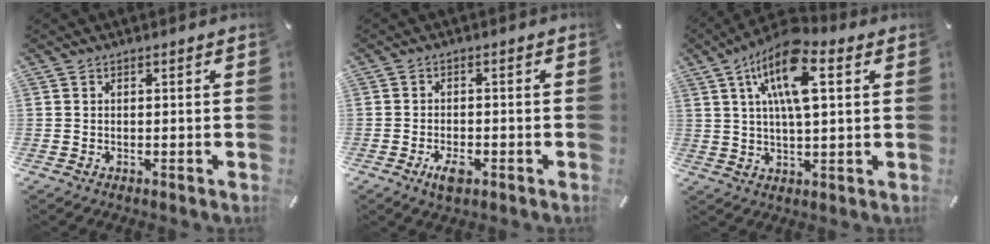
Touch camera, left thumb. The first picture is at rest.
{"total": 4.0, "force": [-2.1, 2.0, 2.7], "torque": [-0.054, 0.005, -0.038]}
{"total": 13.8, "force": [5.5, 5.2, 11.5], "torque": [-0.222, -0.004, 0.094]}